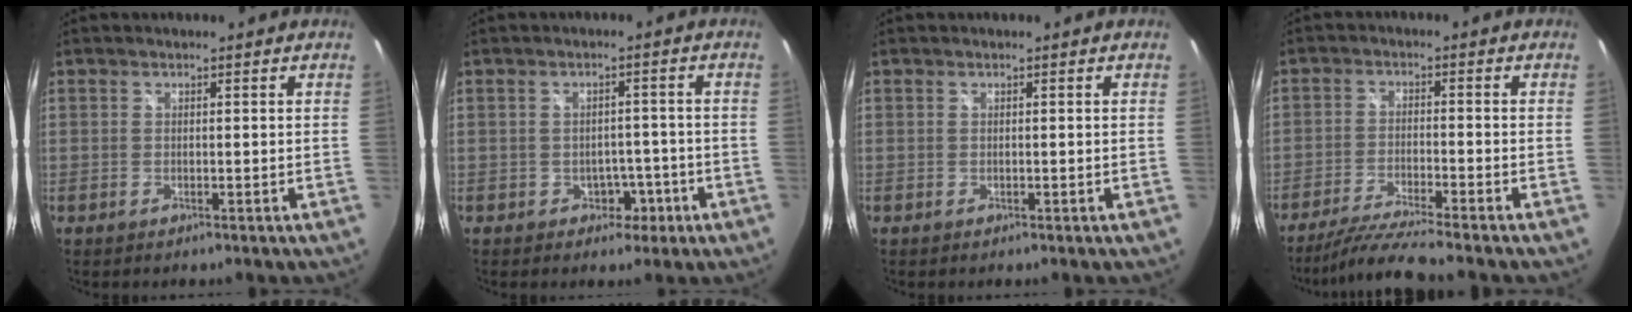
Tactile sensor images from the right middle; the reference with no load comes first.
{"total": 3.3, "force": [-1.3, 2.8, 1.3], "torque": [-0.026, 0.008, -0.007]}
{"total": 0.0}
{"total": 8.2, "force": [-7.3, -1.2, 3.5], "torque": [-0.087, -0.016, -0.135]}